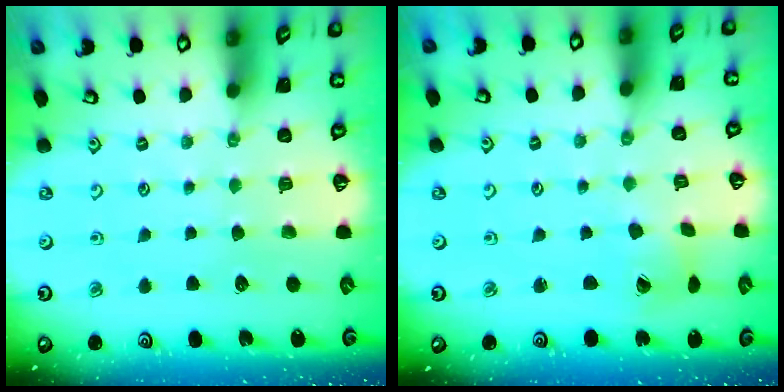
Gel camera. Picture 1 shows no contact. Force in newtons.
{"total": 2.4, "press": 2.4, "slide": 0.3}